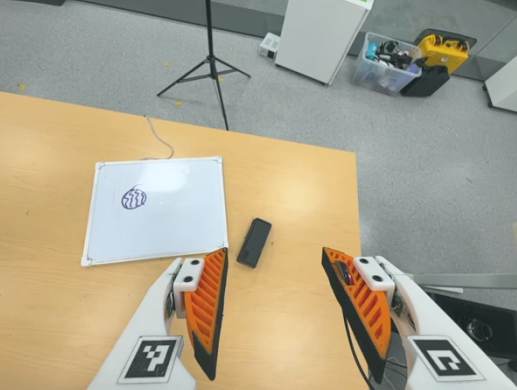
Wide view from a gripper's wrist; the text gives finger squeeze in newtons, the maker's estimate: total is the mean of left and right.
{"total": 0.0}